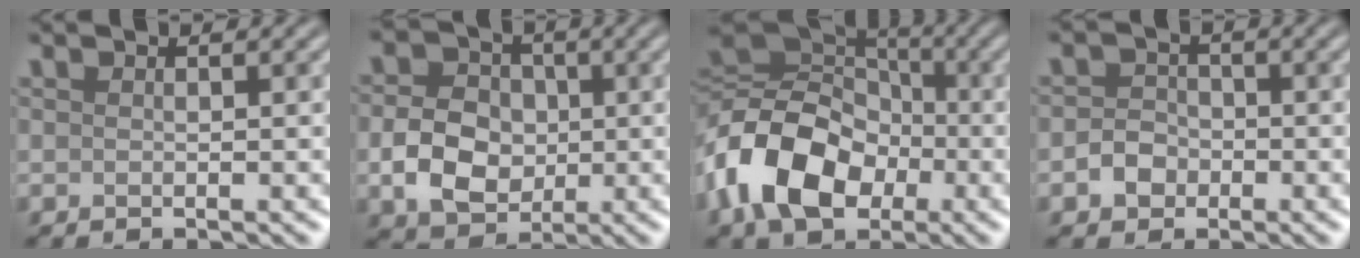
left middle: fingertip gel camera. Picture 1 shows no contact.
{"total": 5.6, "force": [-0.7, 4.5, 3.2], "torque": [-0.060, 0.002, -0.018]}
{"total": 12.9, "force": [-3.9, 9.1, 8.3], "torque": [-0.177, -0.010, -0.086]}
{"total": 2.2, "force": [-0.8, 1.8, 0.8], "torque": [-0.011, 0.002, -0.020]}